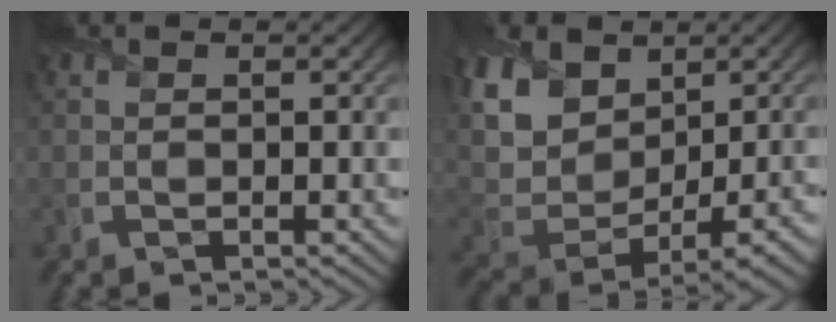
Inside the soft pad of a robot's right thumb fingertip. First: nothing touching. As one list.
[{"total": 12.5, "force": [5.0, 7.9, 8.3], "torque": [-0.198, 0.006, 0.102]}]